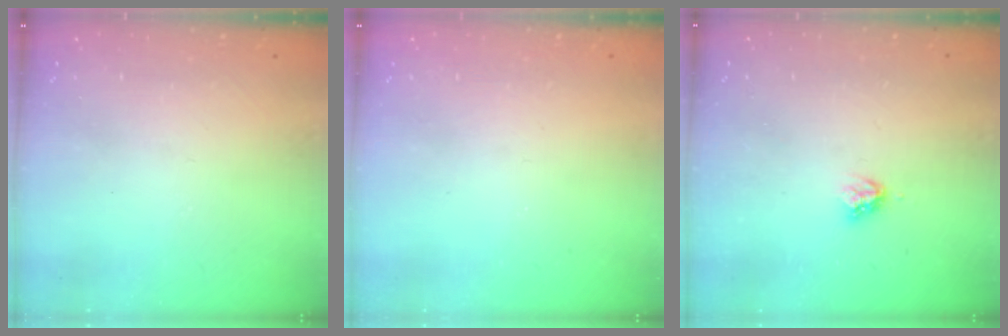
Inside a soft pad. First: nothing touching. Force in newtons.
{"total": 0.0}
{"total": 3.5, "press": 3.4, "slide": 0.3}